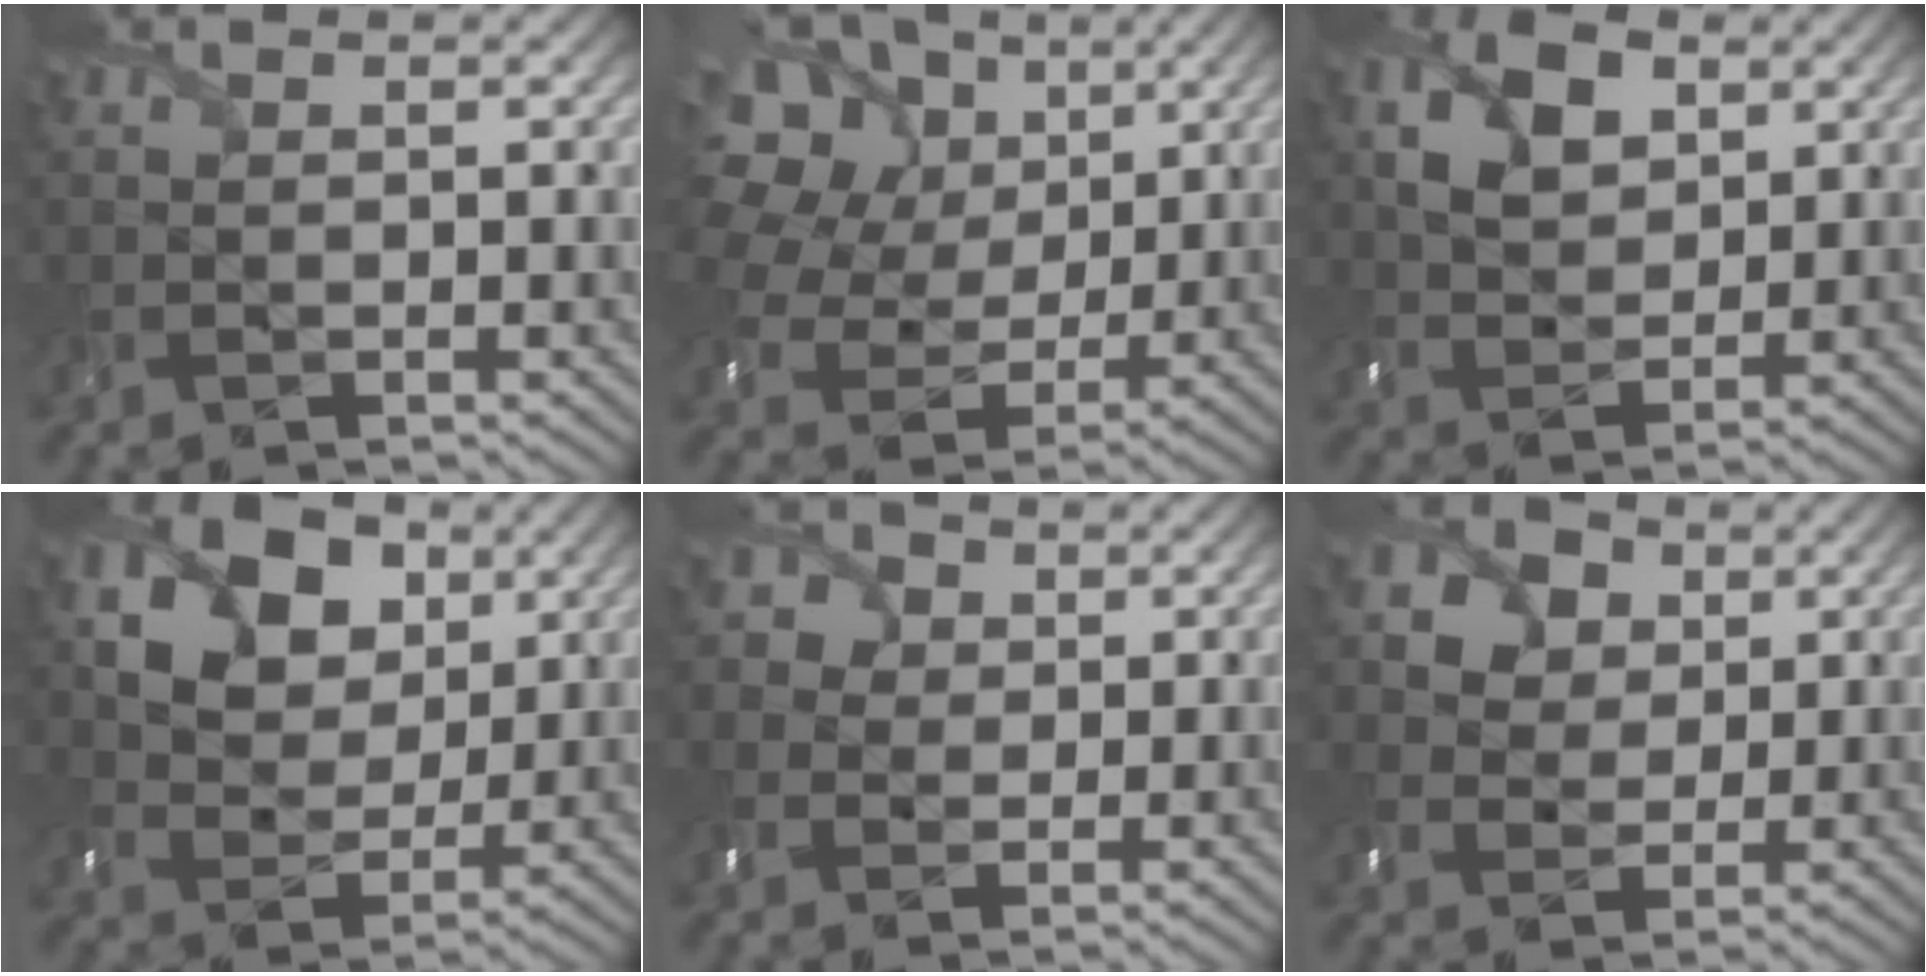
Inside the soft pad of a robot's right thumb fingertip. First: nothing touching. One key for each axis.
{"total": 18.1, "fx": 6.5, "fy": 13.9, "fz": 9.5, "tx": -0.280, "ty": 0.055, "tz": 0.142}
{"total": 7.8, "fx": 3.0, "fy": 5.2, "fz": 5.0, "tx": -0.118, "ty": 0.001, "tz": 0.053}
{"total": 13.2, "fx": 6.2, "fy": 9.2, "fz": 7.0, "tx": -0.172, "ty": 0.014, "tz": 0.118}
{"total": 3.7, "fx": 0.9, "fy": 3.4, "fz": 1.1, "tx": -0.030, "ty": 0.006, "tz": 0.010}
{"total": 8.1, "fx": 3.6, "fy": 6.4, "fz": 3.4, "tx": -0.123, "ty": 0.010, "tz": 0.057}